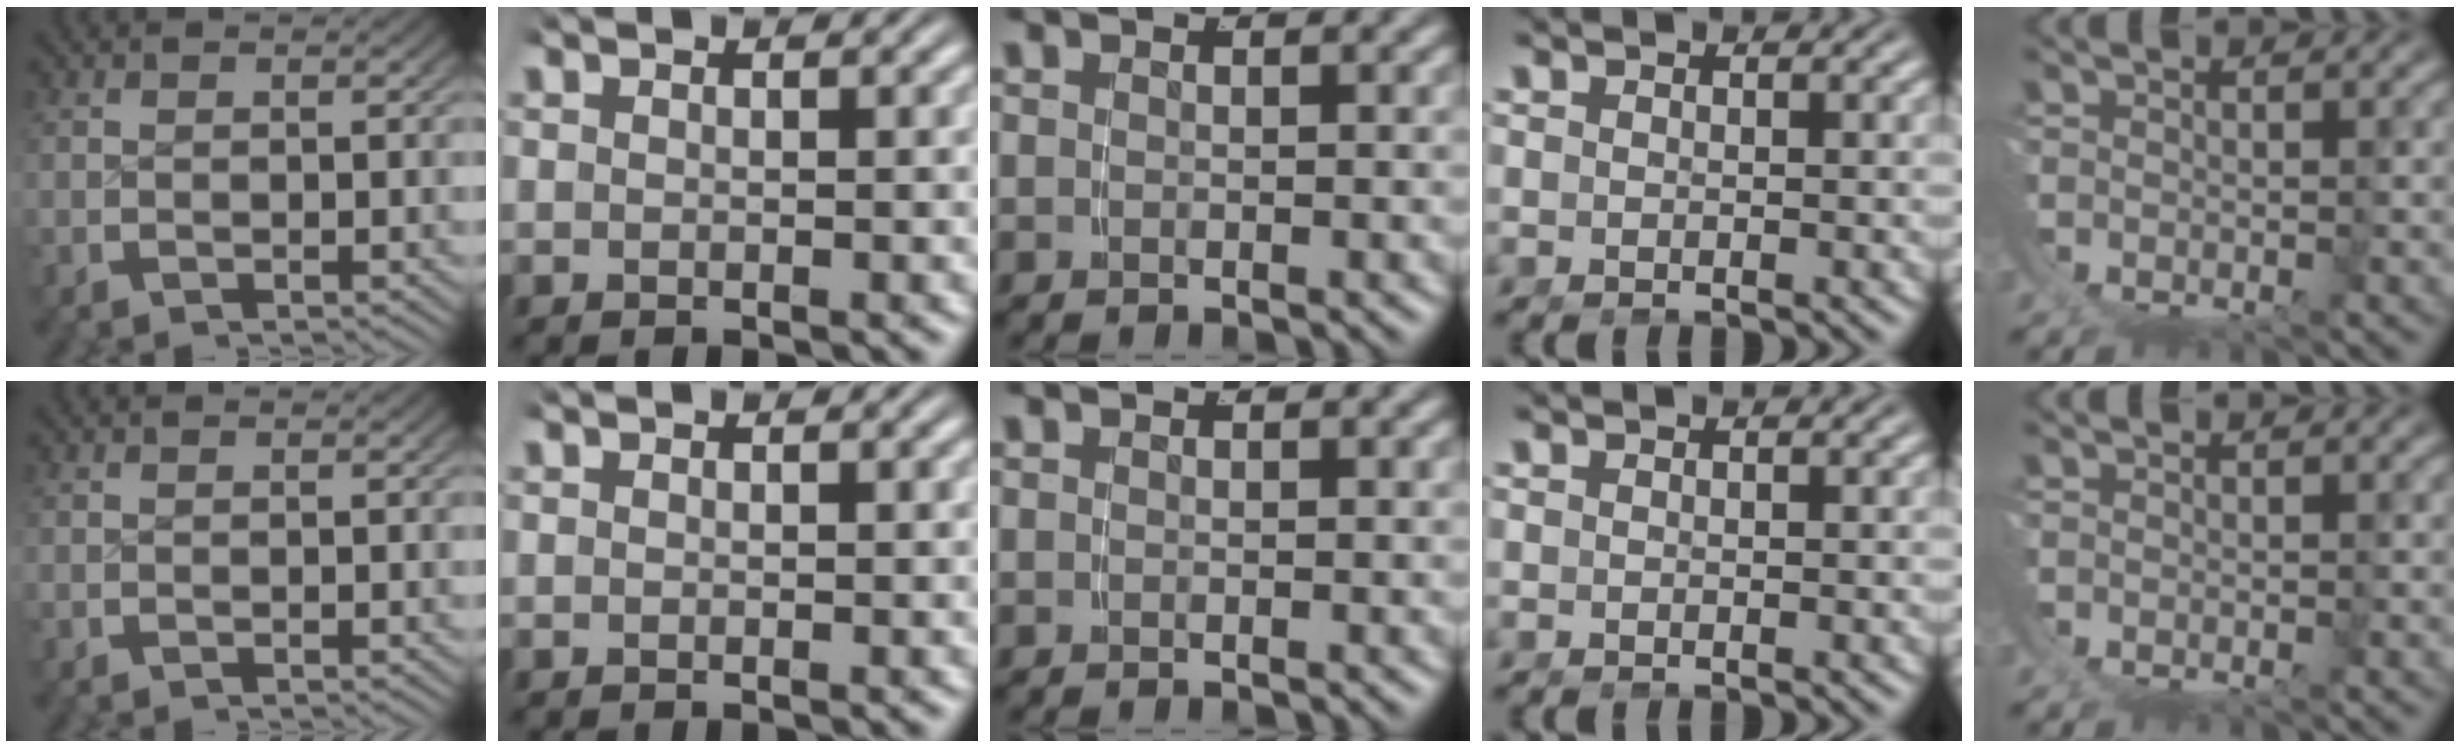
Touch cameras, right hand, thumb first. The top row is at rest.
{}